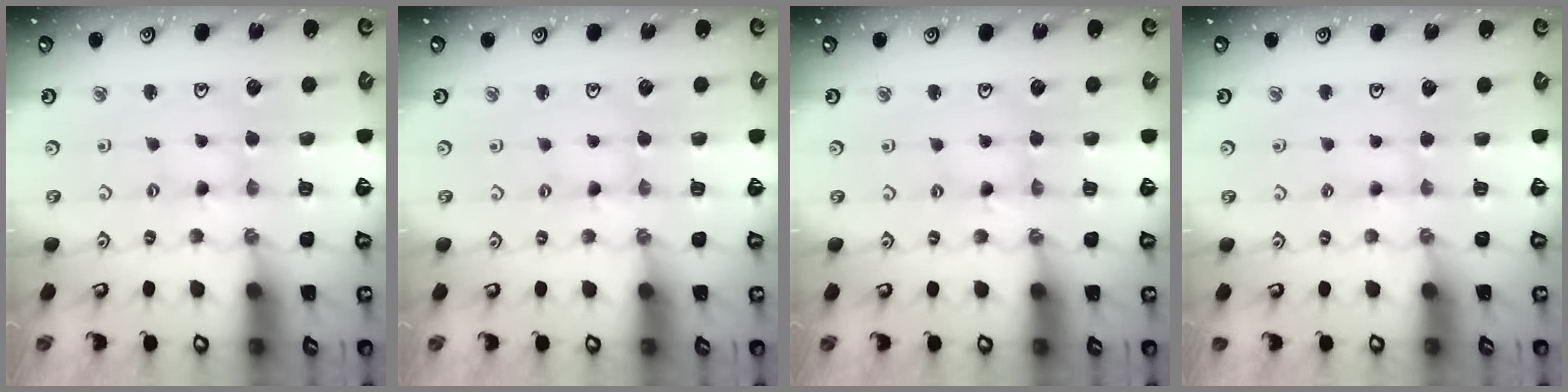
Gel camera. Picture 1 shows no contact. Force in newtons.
{"total": 0.0}
{"total": 0.7, "press": 0.7, "slide": 0.2}
{"total": 1.9, "press": 1.9, "slide": 0.3}